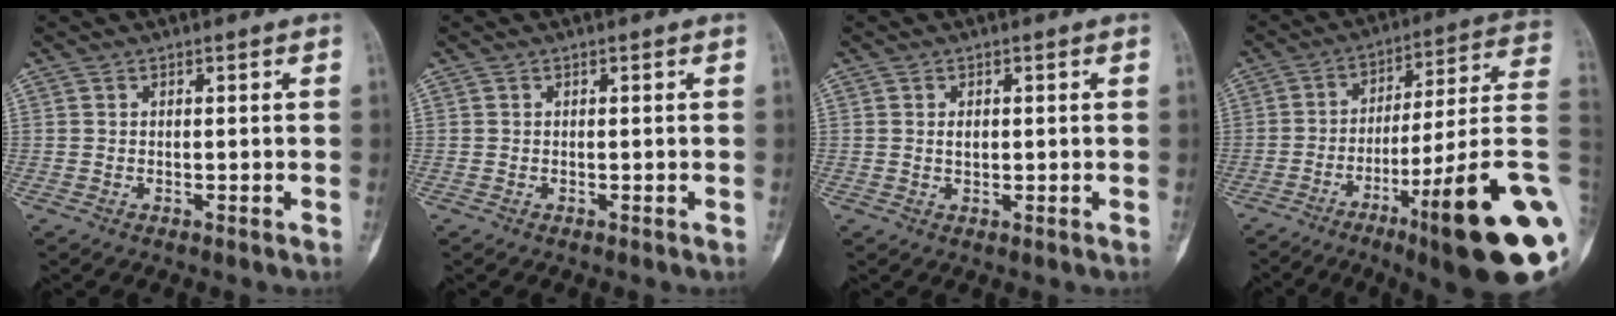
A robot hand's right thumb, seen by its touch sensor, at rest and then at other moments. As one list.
[{"total": 0.0}, {"total": 1.5, "force": [0.2, 0.9, 1.1], "torque": [-0.012, -0.001, 0.006]}, {"total": 24.7, "force": [-8.2, 2.3, 23.2], "torque": [-0.284, 0.032, -0.121]}]